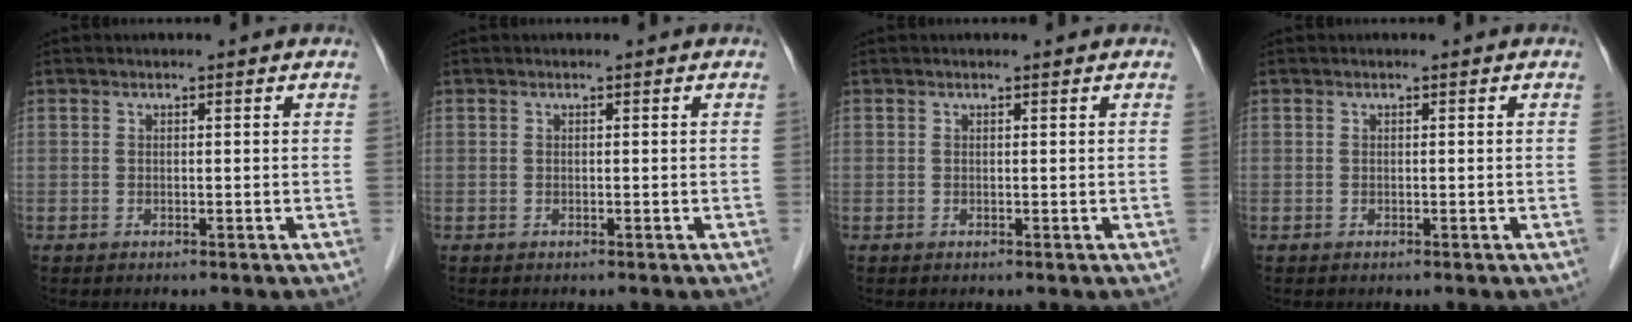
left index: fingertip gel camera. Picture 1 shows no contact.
{"total": 0.0}
{"total": 0.0}
{"total": 0.0}